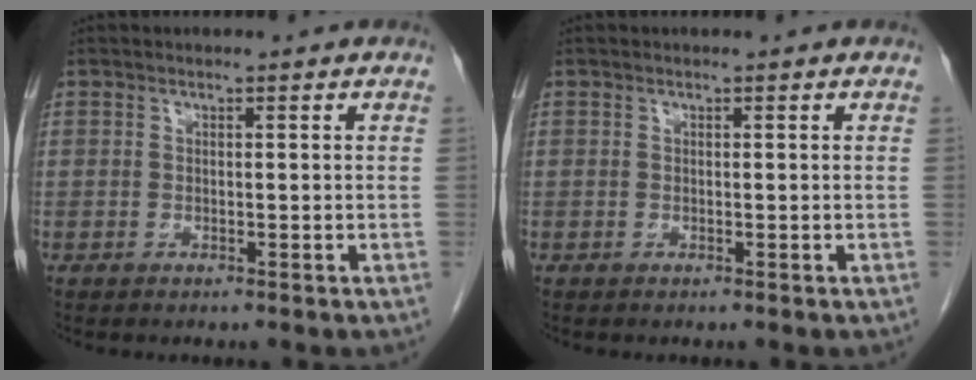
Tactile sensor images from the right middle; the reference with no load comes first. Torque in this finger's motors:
{"motor_torque": [0.26, 0.05, 0.01, 0.00]}